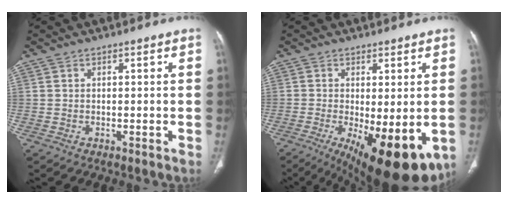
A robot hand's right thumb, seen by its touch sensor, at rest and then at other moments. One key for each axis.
{"total": 17.0, "fx": -5.8, "fy": 6.0, "fz": 14.8, "tx": -0.186, "ty": -0.027, "tz": -0.069}